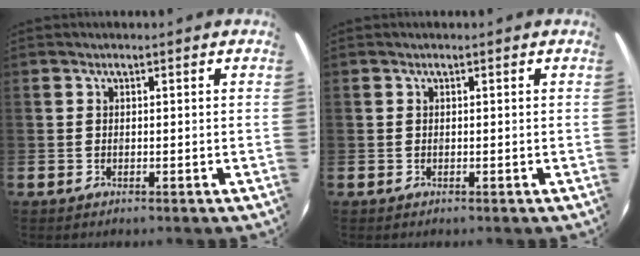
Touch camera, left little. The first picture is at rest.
{"total": 0.0}